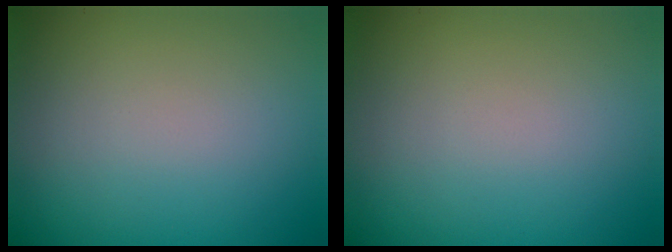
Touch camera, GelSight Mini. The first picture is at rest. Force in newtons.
{"total": 0.0}